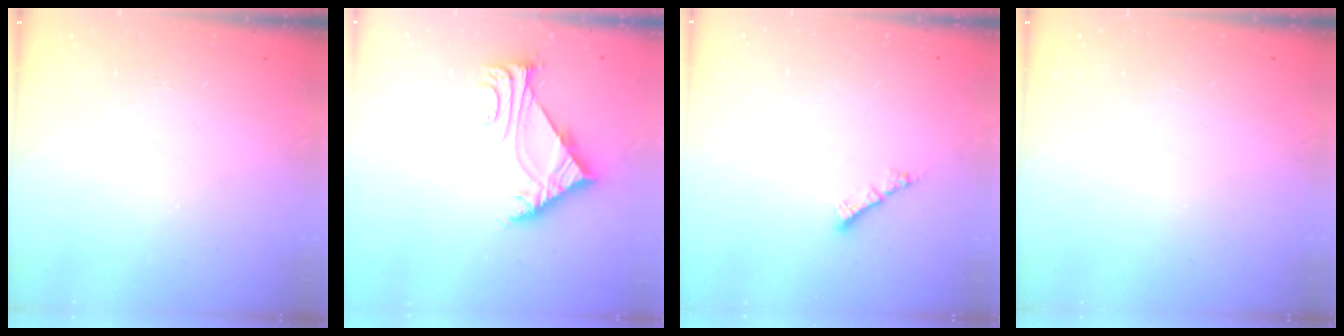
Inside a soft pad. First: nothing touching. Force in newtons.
{"total": 6.0, "press": 6.0, "slide": 0.5}
{"total": 2.4, "press": 2.4, "slide": 0.2}
{"total": 0.0}